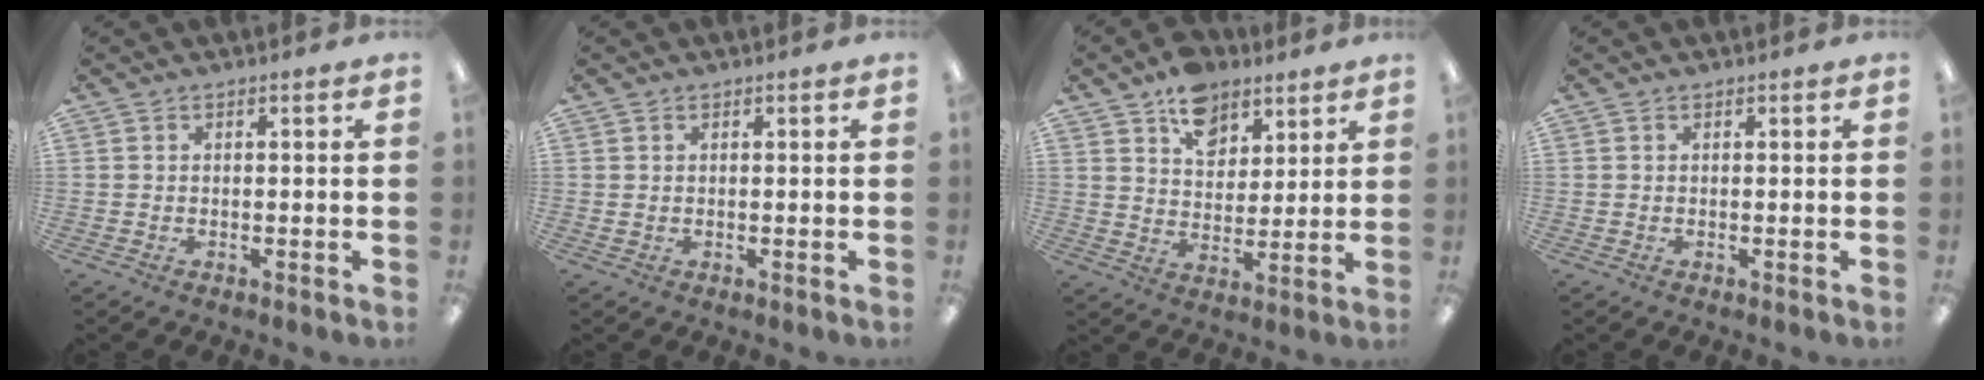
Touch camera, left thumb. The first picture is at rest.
{"total": 0.6, "force": [0.4, 0.4, 0.1], "torque": [-0.003, 0.003, 0.007]}
{"total": 10.6, "force": [7.2, 6.9, 3.7], "torque": [-0.047, -0.037, 0.130]}
{"total": 0.0}